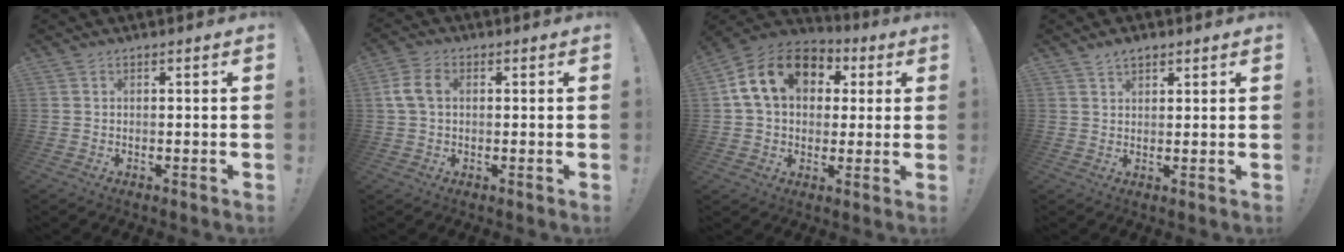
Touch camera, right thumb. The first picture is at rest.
{"total": 7.1, "force": [1.1, 4.8, 5.1], "torque": [-0.101, 0.011, 0.023]}
{"total": 17.0, "force": [5.3, 12.3, 10.5], "torque": [-0.169, 0.002, 0.098]}
{"total": 3.2, "force": [2.4, 1.8, 1.3], "torque": [-0.020, -0.010, 0.043]}